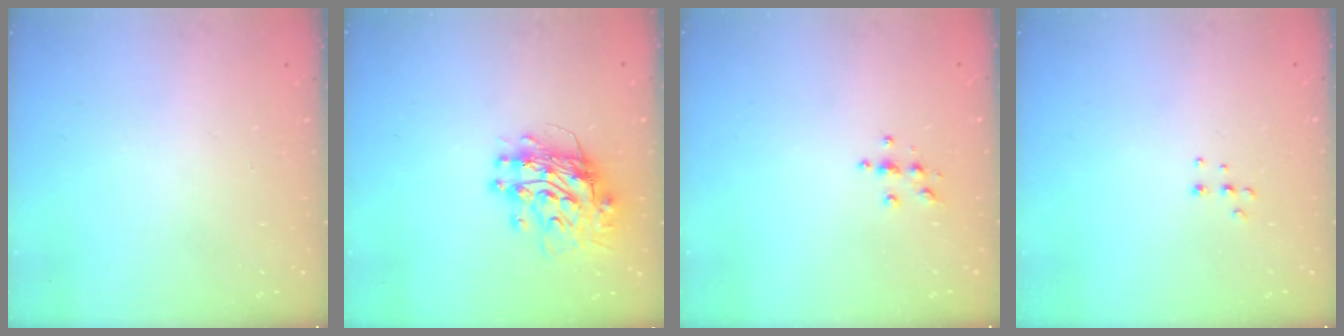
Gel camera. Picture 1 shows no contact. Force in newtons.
{"total": 11.4, "press": 11.4, "slide": 1.0}
{"total": 3.7, "press": 3.7, "slide": 0.4}
{"total": 4.4, "press": 4.4, "slide": 0.5}